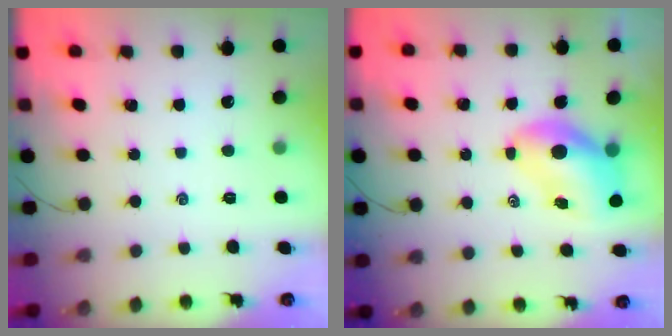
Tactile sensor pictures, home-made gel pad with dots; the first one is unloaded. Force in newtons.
{"total": 8.2, "press": 7.8, "slide": 2.4}